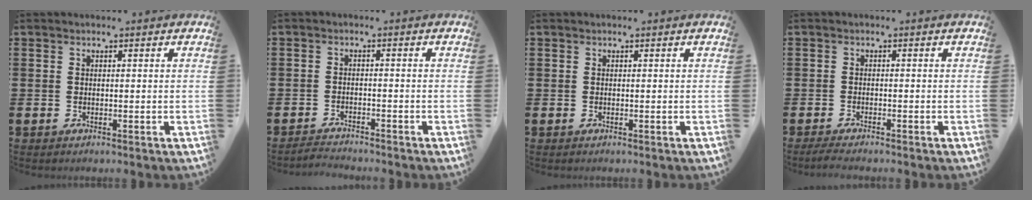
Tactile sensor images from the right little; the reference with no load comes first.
{"total": 1.8, "force": [-1.8, 0.0, -0.1], "torque": [-0.003, 0.002, -0.037]}
{"total": 0.0}
{"total": 1.3, "force": [-1.1, 0.1, 0.8], "torque": [-0.013, 0.000, -0.021]}